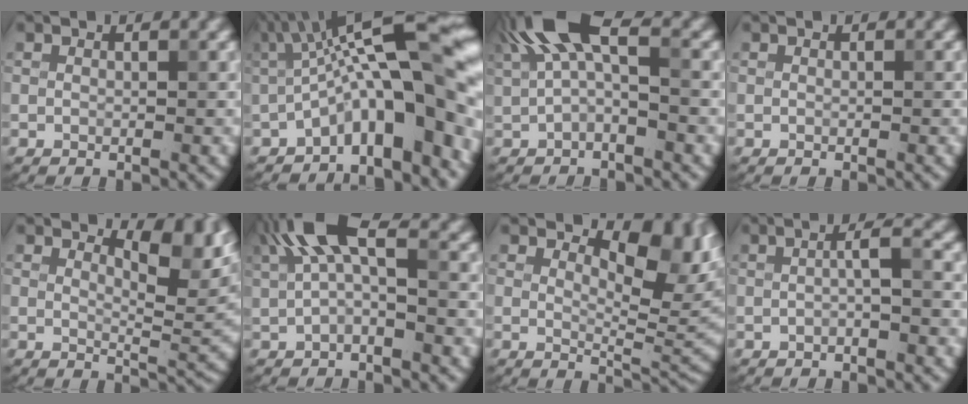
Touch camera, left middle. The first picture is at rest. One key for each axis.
{"total": 13.5, "fx": -0.9, "fy": 3.9, "fz": 12.9, "tx": -0.176, "ty": 0.033, "tz": -0.021}
{"total": 6.7, "fx": 2.1, "fy": 2.9, "fz": 5.7, "tx": -0.112, "ty": 0.018, "tz": 0.030}
{"total": 0.0}
{"total": 5.6, "fx": 3.0, "fy": 1.9, "fz": 4.3, "tx": -0.060, "ty": -0.008, "tz": 0.043}
{"total": 5.9, "fx": 1.8, "fy": 2.3, "fz": 5.1, "tx": -0.099, "ty": 0.014, "tz": 0.025}
{"total": 6.5, "fx": 2.8, "fy": 2.8, "fz": 5.1, "tx": -0.064, "ty": -0.010, "tz": 0.040}
{"total": 1.9, "fx": -0.4, "fy": 0.1, "fz": 1.8, "tx": -0.035, "ty": 0.010, "tz": -0.009}